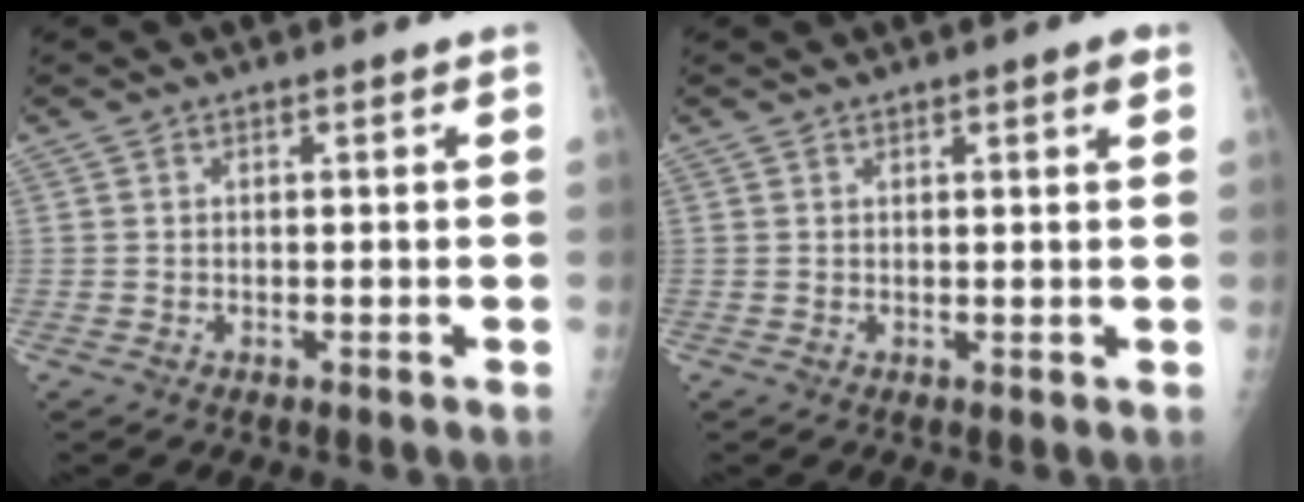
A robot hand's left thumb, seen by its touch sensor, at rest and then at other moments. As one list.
[{"total": 2.0, "force": [1.2, 0.4, 1.6], "torque": [-0.019, -0.004, 0.014]}]